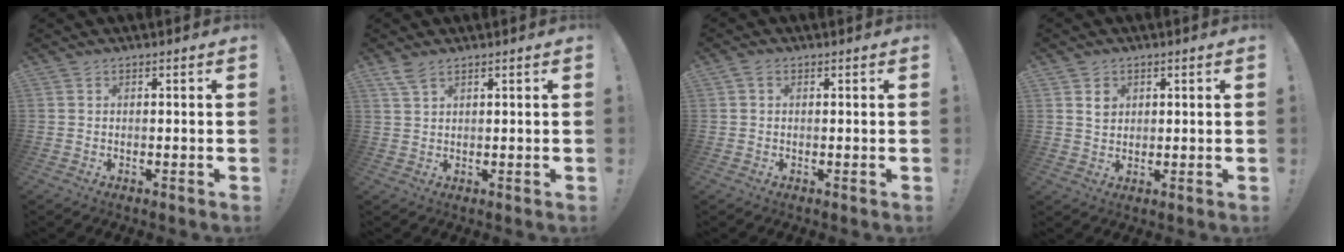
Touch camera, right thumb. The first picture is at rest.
{"total": 3.7, "force": [2.6, 1.4, 2.3], "torque": [-0.047, -0.005, 0.049]}
{"total": 1.1, "force": [0.2, 0.9, 0.7], "torque": [-0.012, 0.004, 0.004]}
{"total": 3.4, "force": [1.8, 2.8, 0.9], "torque": [0.001, -0.010, 0.028]}